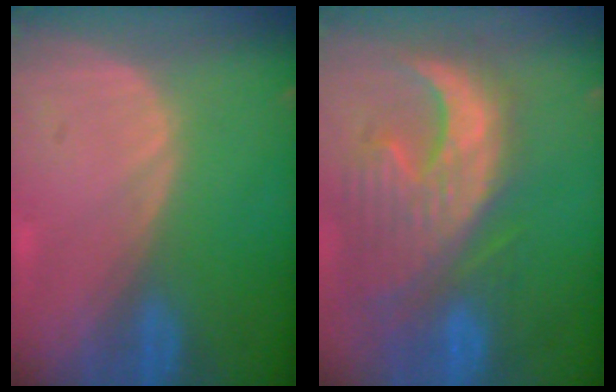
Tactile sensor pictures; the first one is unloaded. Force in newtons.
{"total": 13.2, "press": 11.3, "slide": 6.8}